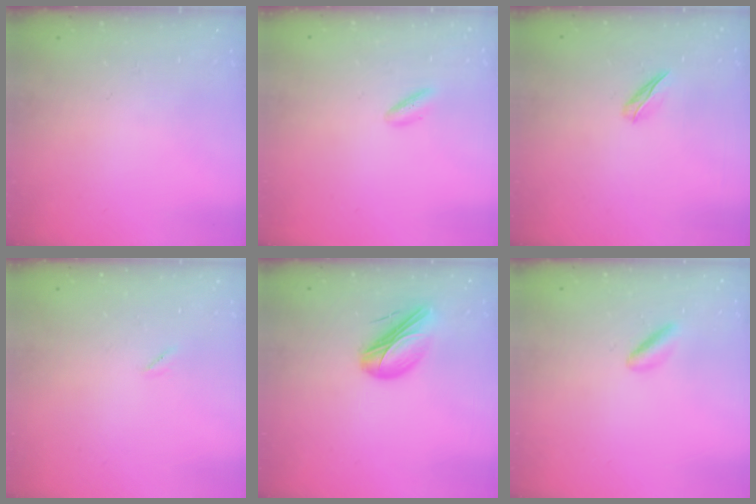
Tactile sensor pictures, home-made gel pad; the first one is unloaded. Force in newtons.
{"total": 2.2, "press": 2.2, "slide": 0.5}
{"total": 3.7, "press": 3.6, "slide": 1.0}
{"total": 1.6, "press": 1.6, "slide": 0.1}
{"total": 10.8, "press": 10.3, "slide": 3.1}
{"total": 2.3, "press": 2.2, "slide": 0.4}